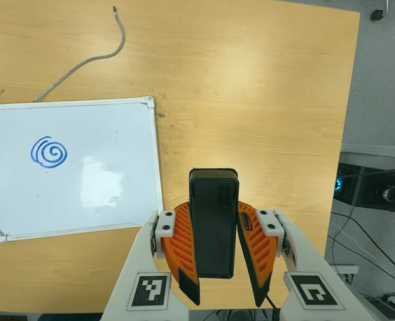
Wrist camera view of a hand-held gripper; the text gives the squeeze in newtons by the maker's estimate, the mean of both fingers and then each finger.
{"total": 10.9, "left": 8.5, "right": 13.4}